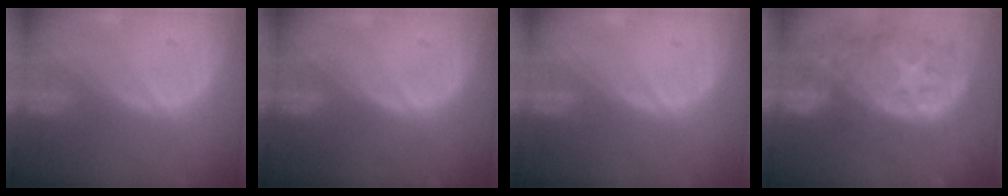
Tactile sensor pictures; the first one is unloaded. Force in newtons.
{"total": 0.0}
{"total": 0.0}
{"total": 13.9, "press": 11.1, "slide": 8.3}